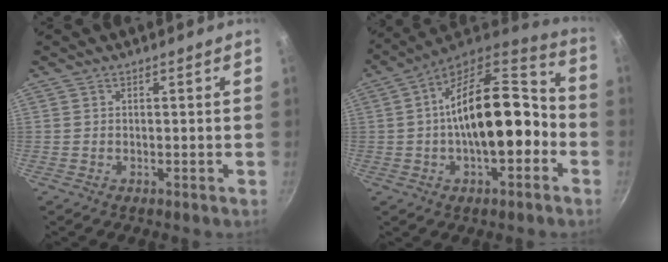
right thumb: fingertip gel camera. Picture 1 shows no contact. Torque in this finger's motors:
{"motor_torque": [-0.35, 1.40, 2.00, 0.29, 0.54]}